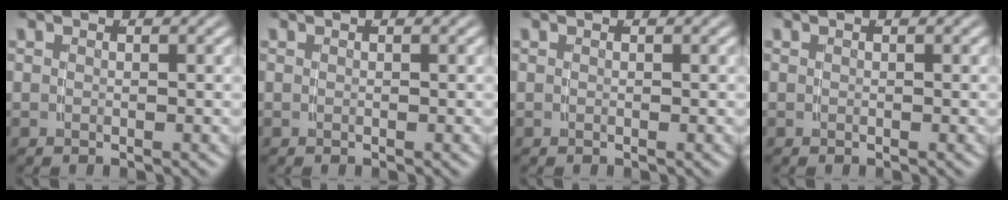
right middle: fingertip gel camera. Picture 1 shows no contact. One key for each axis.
{"total": 0.0}
{"total": 0.0}
{"total": 0.0}